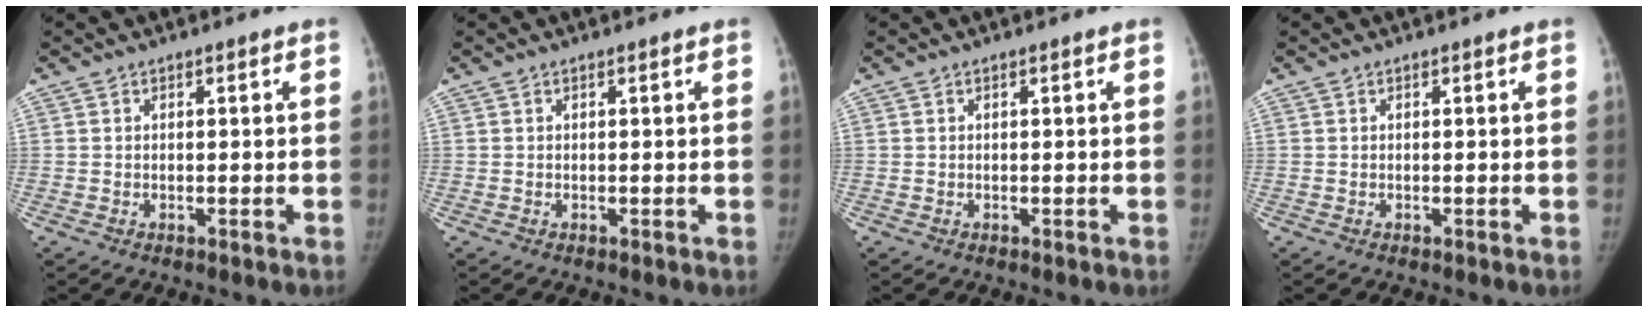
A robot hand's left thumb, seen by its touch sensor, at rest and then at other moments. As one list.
[{"total": 0.0}, {"total": 0.0}, {"total": 0.0}]